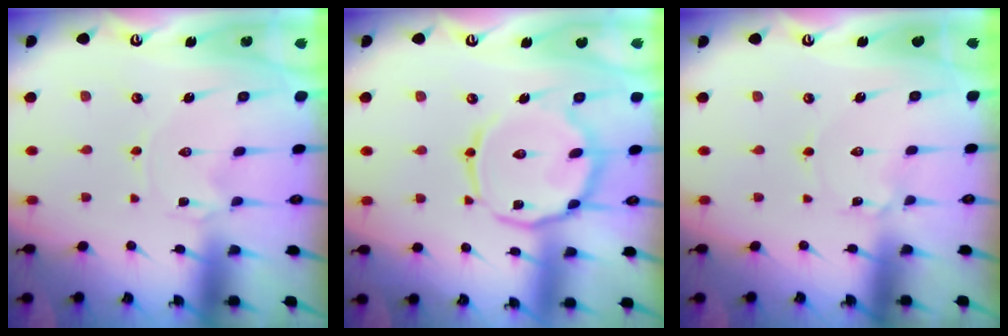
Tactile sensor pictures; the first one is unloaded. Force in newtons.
{"total": 14.6, "press": 14.5, "slide": 0.9}
{"total": 1.1, "press": 1.1, "slide": 0.1}